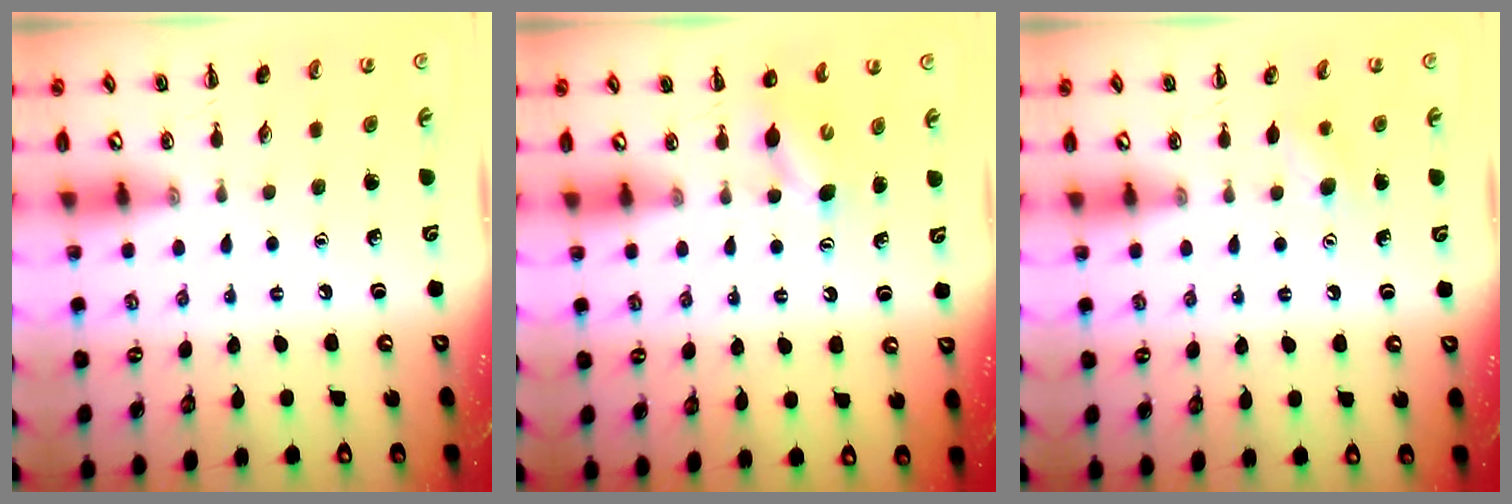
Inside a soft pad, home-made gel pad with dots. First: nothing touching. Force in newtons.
{"total": 3.6, "press": 3.5, "slide": 0.7}
{"total": 4.3, "press": 4.2, "slide": 1.0}